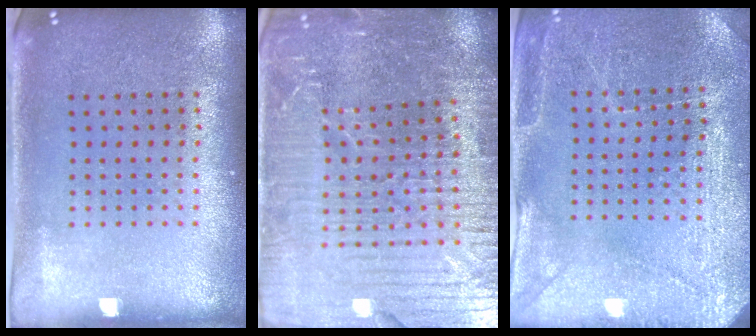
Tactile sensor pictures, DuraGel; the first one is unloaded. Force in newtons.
{"total": 5.2, "press": 4.9, "slide": 1.9}
{"total": 2.9, "press": 2.9, "slide": 0.2}